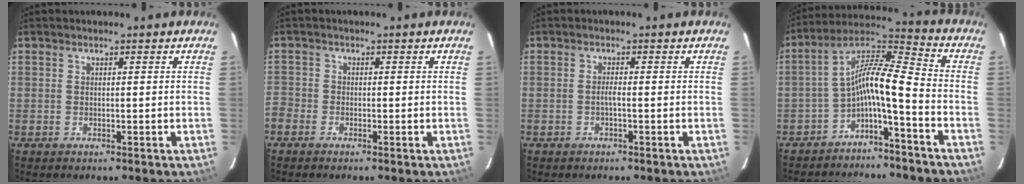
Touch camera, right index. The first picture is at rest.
{"total": 3.5, "force": [-2.0, 2.8, 0.7], "torque": [-0.025, 0.003, -0.048]}
{"total": 1.2, "force": [-0.4, -0.1, 1.1], "torque": [-0.019, 0.002, -0.010]}
{"total": 9.4, "force": [-4.5, 1.3, 8.1], "torque": [-0.172, 0.021, -0.086]}